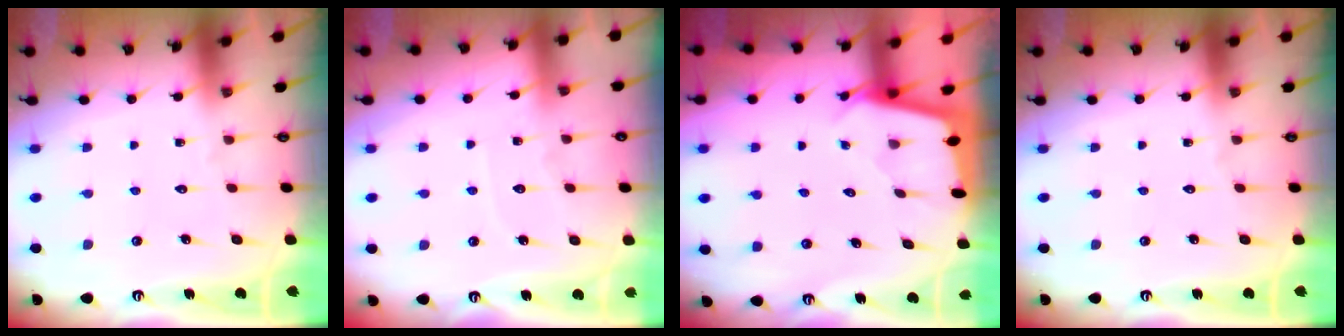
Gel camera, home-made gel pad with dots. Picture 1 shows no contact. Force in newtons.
{"total": 5.4, "press": 5.4, "slide": 0.6}
{"total": 1.9, "press": 1.9, "slide": 0.2}
{"total": 0.0}